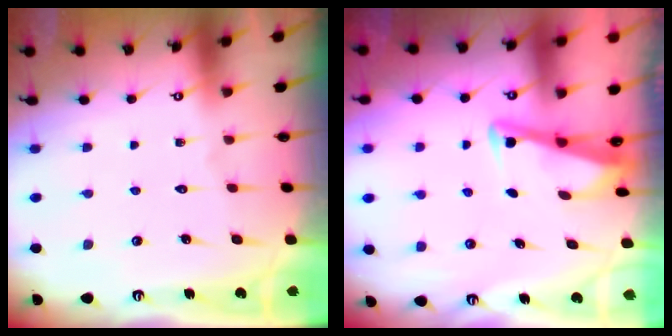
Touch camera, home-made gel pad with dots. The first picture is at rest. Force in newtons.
{"total": 3.4, "press": 3.3, "slide": 0.4}